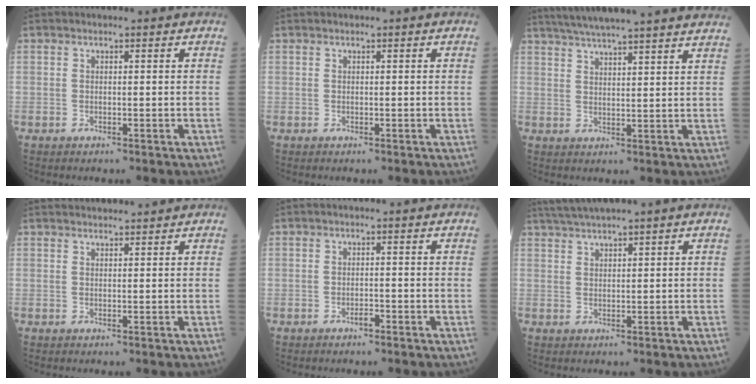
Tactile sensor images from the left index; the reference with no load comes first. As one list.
[{"total": 0.0}, {"total": 20.8, "force": [18.7, -0.2, 9.3], "torque": [-0.154, 0.004, 0.245]}, {"total": 3.7, "force": [3.6, 0.0, 0.7], "torque": [-0.010, 0.029, 0.056]}, {"total": 1.0, "force": [-0.8, 0.2, 0.5], "torque": [-0.011, 0.001, -0.013]}, {"total": 4.4, "force": [3.5, -0.9, 2.6], "torque": [-0.059, 0.017, 0.071]}]